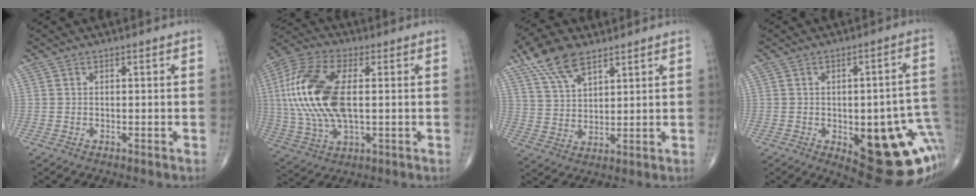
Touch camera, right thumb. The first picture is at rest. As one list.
[{"total": 20.1, "force": [1.7, 9.6, 17.6], "torque": [-0.392, 0.006, 0.029]}, {"total": 10.5, "force": [6.8, 4.7, 6.3], "torque": [-0.109, -0.015, 0.133]}, {"total": 21.4, "force": [-5.0, 8.1, 19.2], "torque": [-0.193, 0.017, -0.034]}]